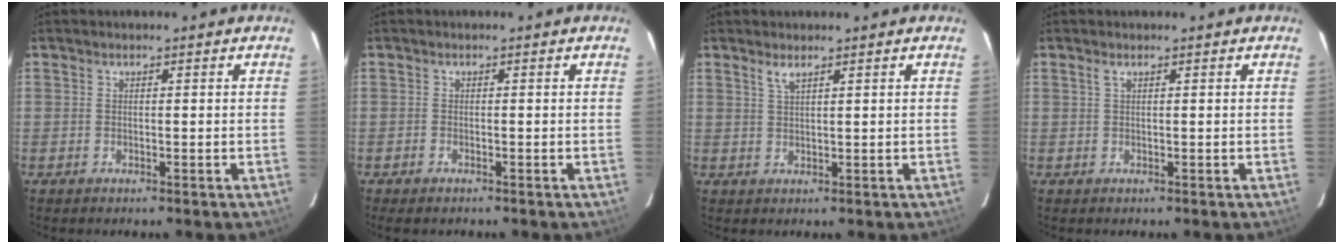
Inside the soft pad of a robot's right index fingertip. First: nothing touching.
{"total": 1.8, "force": [-1.5, 0.7, 0.7], "torque": [-0.022, -0.005, -0.028]}
{"total": 1.8, "force": [1.3, 0.2, 1.2], "torque": [-0.024, 0.002, 0.025]}
{"total": 0.6, "force": [0.3, -0.1, 0.5], "torque": [-0.011, 0.003, 0.005]}